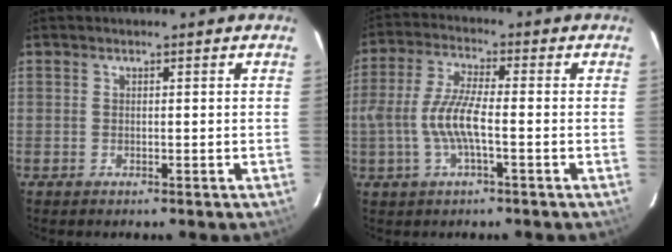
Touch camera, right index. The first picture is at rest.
{"total": 8.1, "force": [-2.0, 1.6, 7.7], "torque": [-0.166, 0.004, -0.036]}